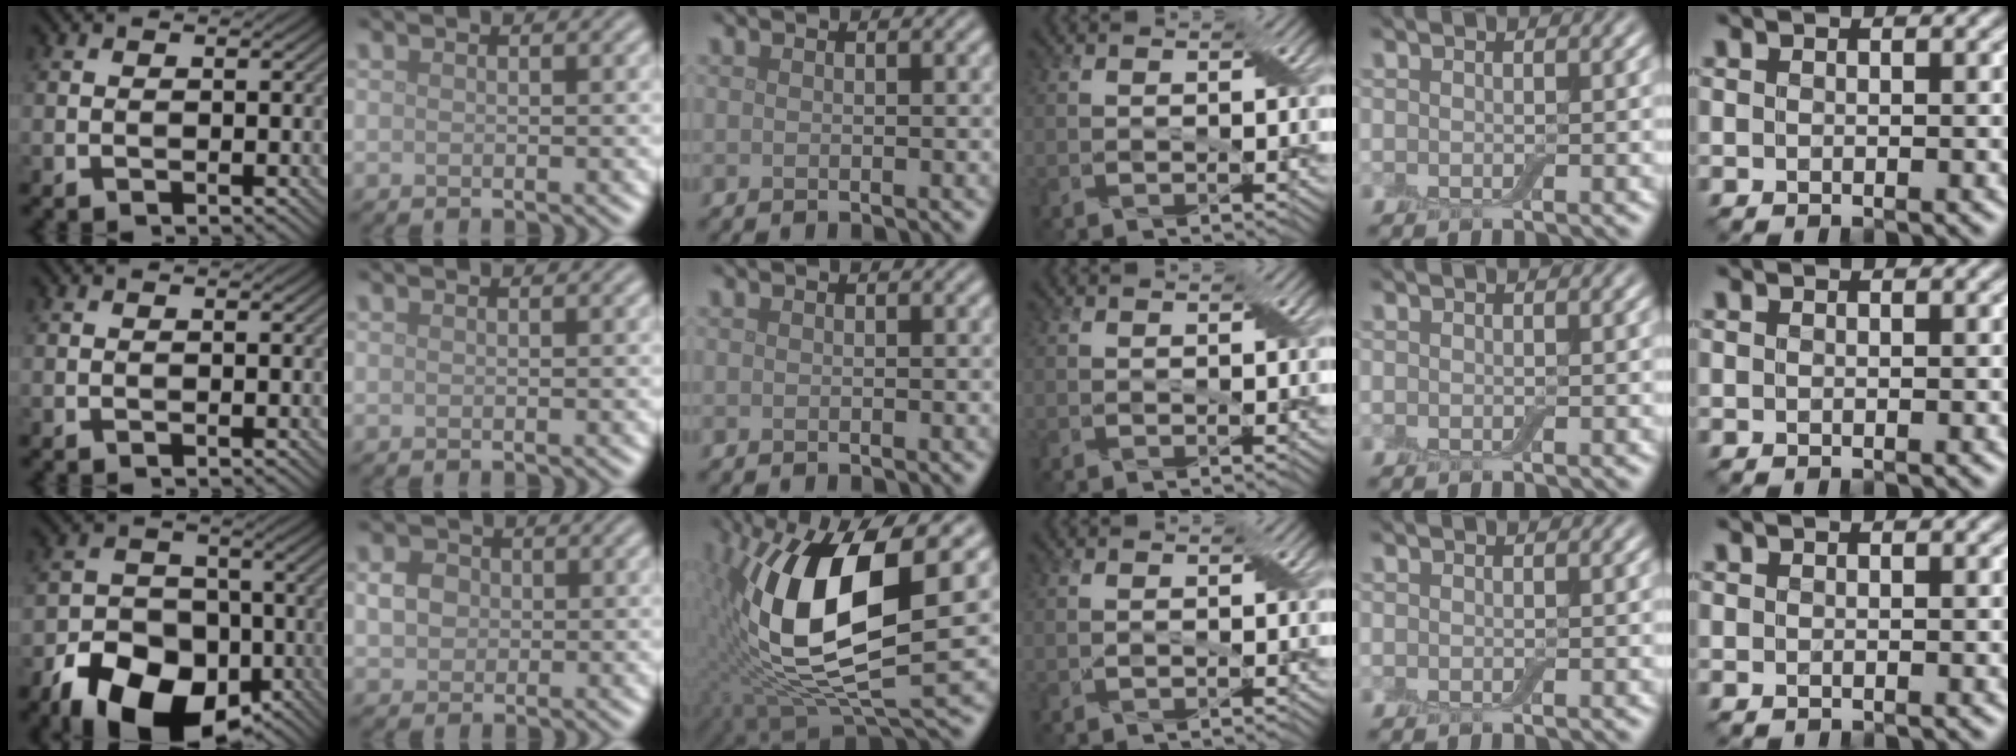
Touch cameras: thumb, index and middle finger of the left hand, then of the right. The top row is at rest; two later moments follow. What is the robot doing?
{"motion": "extract", "object": "airpods case & airpods"}